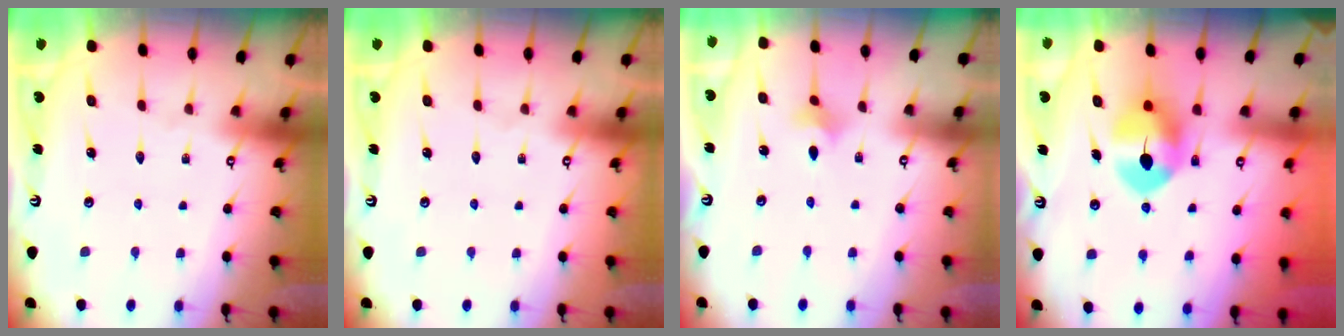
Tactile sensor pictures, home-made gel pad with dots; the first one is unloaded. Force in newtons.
{"total": 0.0}
{"total": 2.7, "press": 2.6, "slide": 0.7}
{"total": 9.1, "press": 8.9, "slide": 1.7}